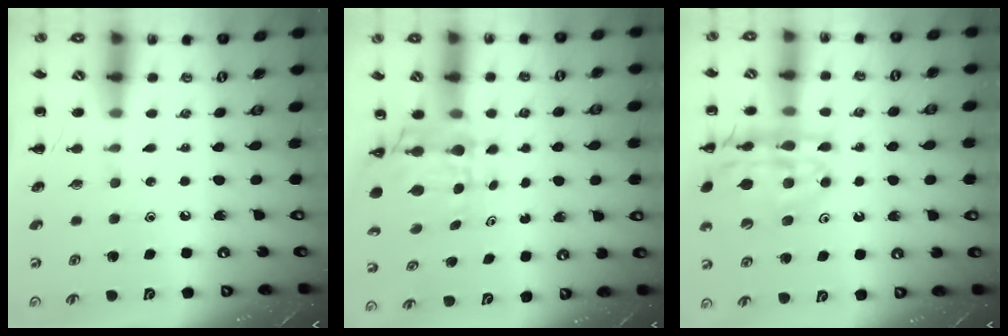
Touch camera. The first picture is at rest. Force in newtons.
{"total": 6.4, "press": 5.9, "slide": 2.4}
{"total": 19.7, "press": 19.5, "slide": 2.9}